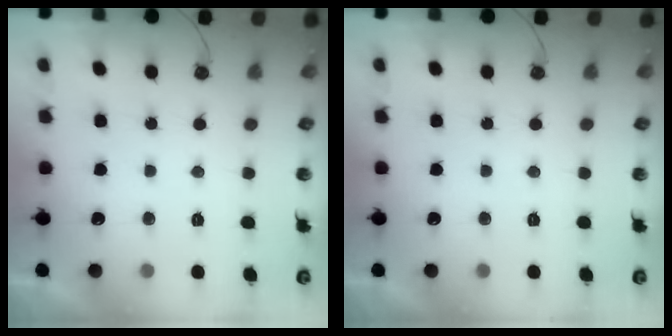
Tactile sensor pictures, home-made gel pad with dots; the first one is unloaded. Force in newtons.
{"total": 0.0}